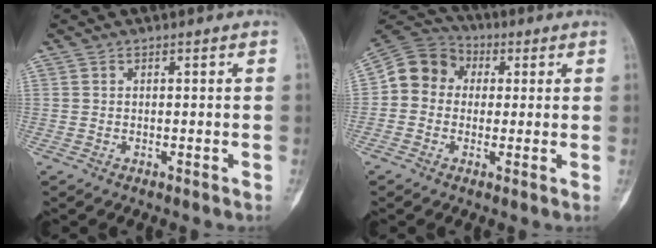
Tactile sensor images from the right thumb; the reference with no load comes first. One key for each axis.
{"total": 9.4, "fx": 0.7, "fy": 8.4, "fz": 4.2, "tx": -0.052, "ty": 0.024, "tz": -0.002}